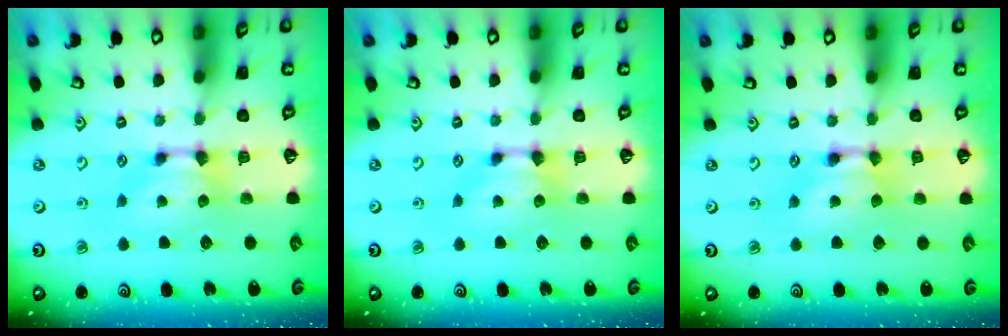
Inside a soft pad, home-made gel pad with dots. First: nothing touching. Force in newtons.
{"total": 0.0}
{"total": 1.6, "press": 1.6, "slide": 0.1}